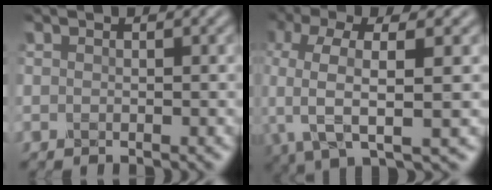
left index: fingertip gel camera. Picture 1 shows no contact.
{"total": 7.8, "force": [-1.0, 2.8, 7.2], "torque": [-0.149, 0.003, -0.026]}